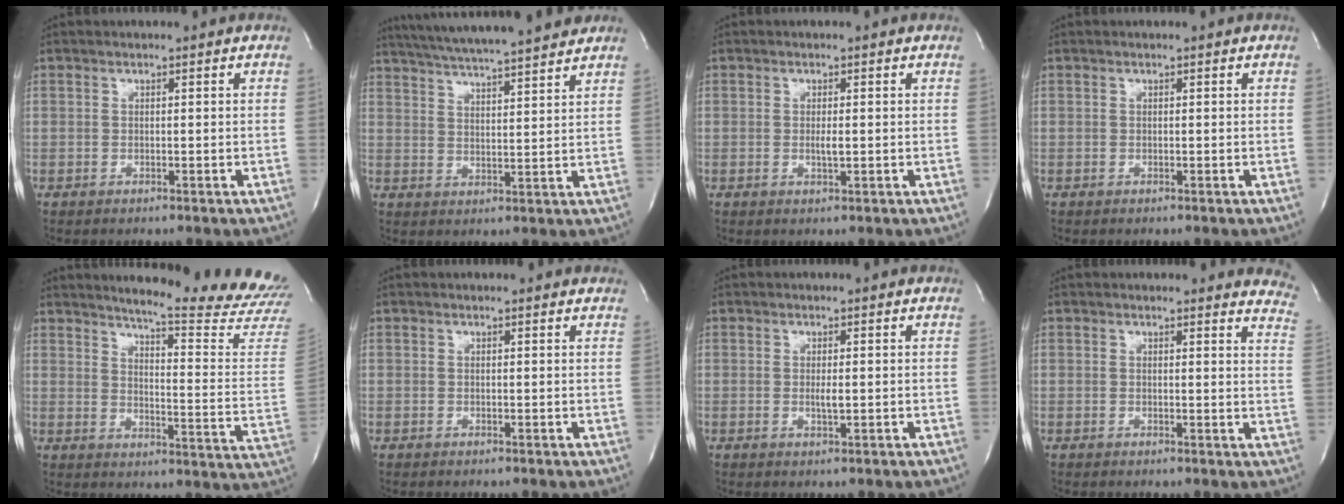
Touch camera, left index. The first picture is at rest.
{"total": 17.3, "force": [15.3, 0.6, 7.9], "torque": [-0.141, 0.022, 0.223]}
{"total": 1.4, "force": [-0.1, 0.2, 1.4], "torque": [-0.026, -0.004, -0.003]}
{"total": 0.0}
{"total": 21.2, "force": [20.1, -1.1, 6.4], "torque": [-0.095, -0.143, 0.231]}
{"total": 1.7, "force": [1.6, 0.5, 0.2], "torque": [-0.016, 0.005, 0.007]}
{"total": 1.5, "force": [-0.1, 0.2, 1.5], "torque": [-0.029, -0.004, -0.002]}
{"total": 8.1, "force": [7.9, 1.4, 0.8], "torque": [0.023, -0.055, 0.042]}